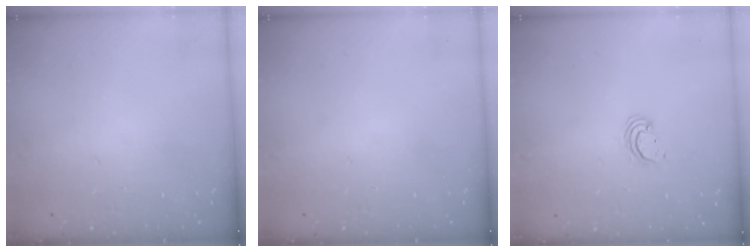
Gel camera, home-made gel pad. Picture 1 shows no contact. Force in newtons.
{"total": 0.0}
{"total": 2.8, "press": 2.8, "slide": 0.2}